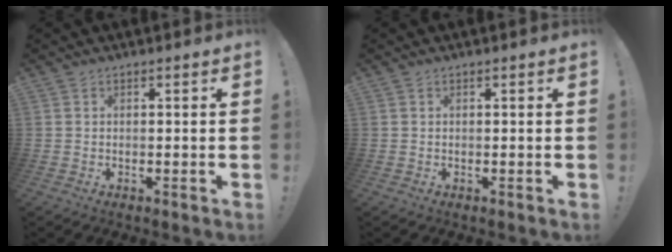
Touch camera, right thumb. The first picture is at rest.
{"total": 0.0}